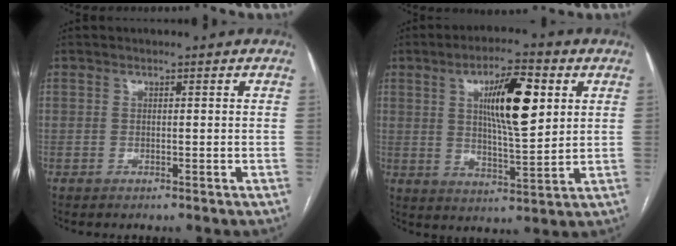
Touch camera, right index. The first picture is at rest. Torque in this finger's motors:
{"motor_torque": [0.48, 0.17, 0.50, 0.09]}